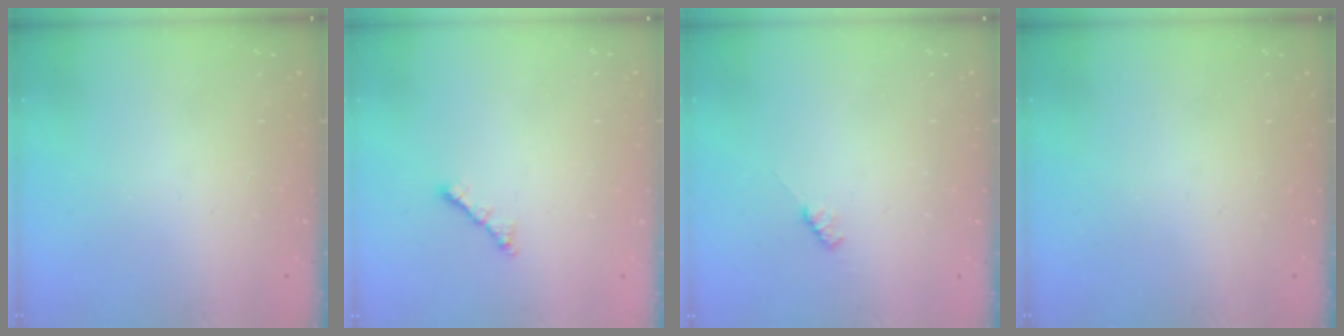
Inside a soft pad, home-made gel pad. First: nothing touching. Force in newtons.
{"total": 1.8, "press": 1.8, "slide": 0.5}
{"total": 2.2, "press": 2.2, "slide": 0.4}
{"total": 0.0}